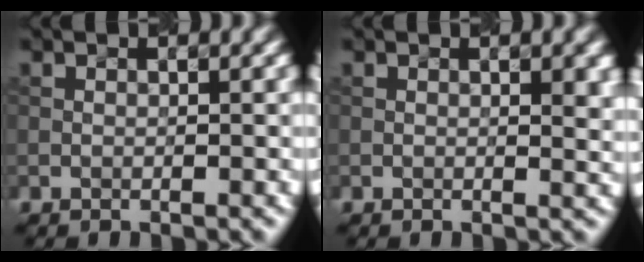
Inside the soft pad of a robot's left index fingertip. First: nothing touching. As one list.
[{"total": 2.5, "force": [0.7, 0.8, 2.2], "torque": [-0.021, 0.003, 0.015]}]